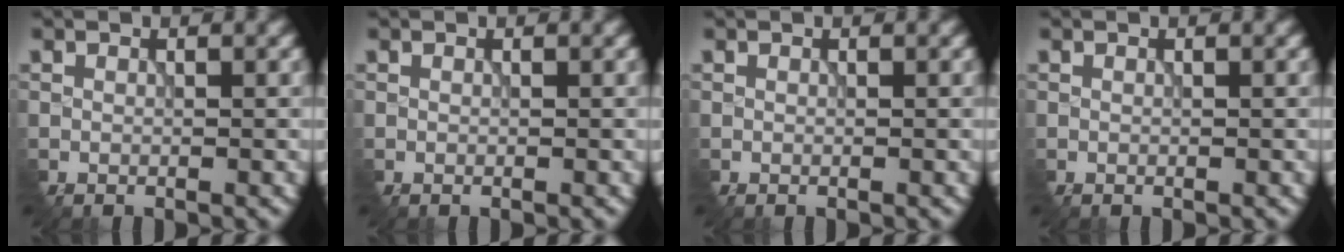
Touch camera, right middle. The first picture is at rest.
{"total": 0.0}
{"total": 0.0}
{"total": 0.0}